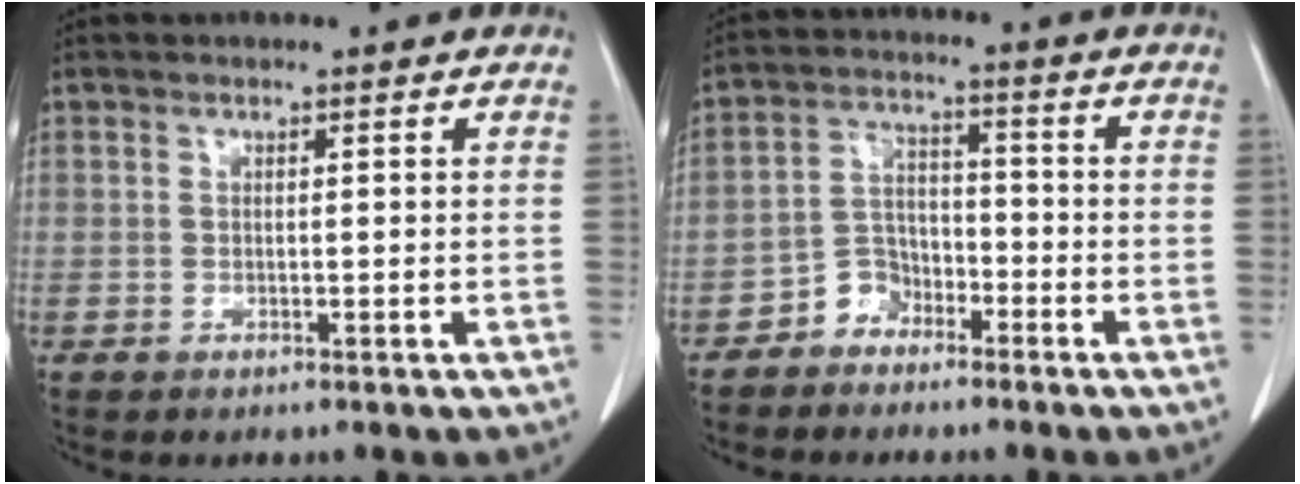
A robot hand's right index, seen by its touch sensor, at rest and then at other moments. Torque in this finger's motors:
{"motor_torque": [-0.16, -0.12, -0.61, -0.17]}